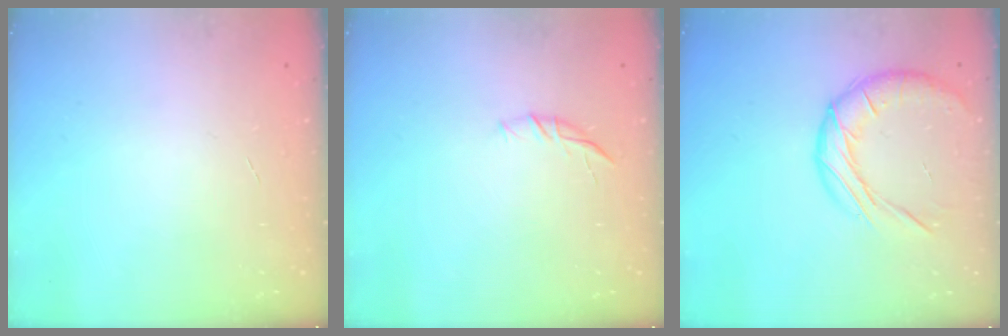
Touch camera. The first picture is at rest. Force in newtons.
{"total": 6.8, "press": 6.6, "slide": 1.6}
{"total": 13.6, "press": 13.6, "slide": 1.1}